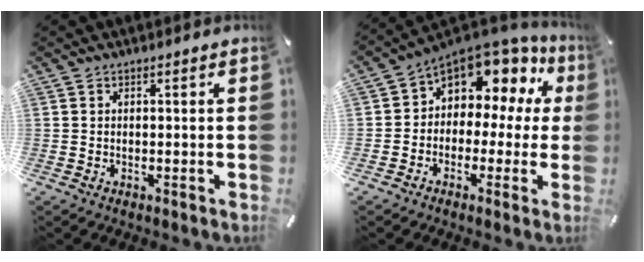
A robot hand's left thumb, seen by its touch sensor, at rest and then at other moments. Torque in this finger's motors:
{"motor_torque": [0.55, 1.17, 0.80, 0.48, 0.10]}